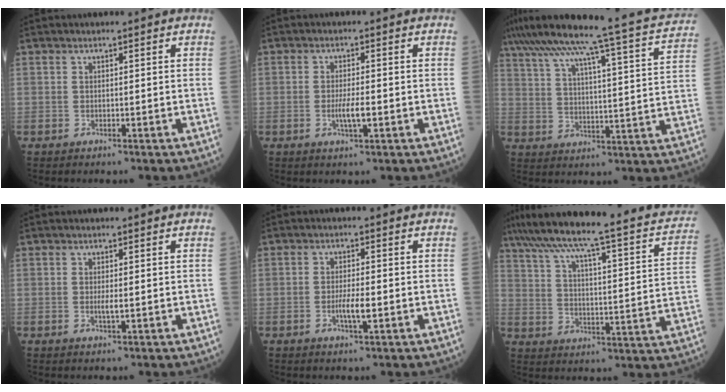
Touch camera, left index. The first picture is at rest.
{"total": 3.3, "force": [-0.8, 0.4, 3.1], "torque": [-0.065, -0.003, -0.013]}
{"total": 27.1, "force": [23.5, 0.0, 13.5], "torque": [-0.225, -0.017, 0.309]}
{"total": 1.5, "force": [0.1, 0.2, 1.5], "torque": [-0.030, -0.001, 0.002]}
{"total": 3.3, "force": [-0.9, 0.5, 3.2], "torque": [-0.064, -0.003, -0.014]}
{"total": 27.8, "force": [22.4, 3.8, 16.0], "torque": [-0.252, 0.009, 0.293]}